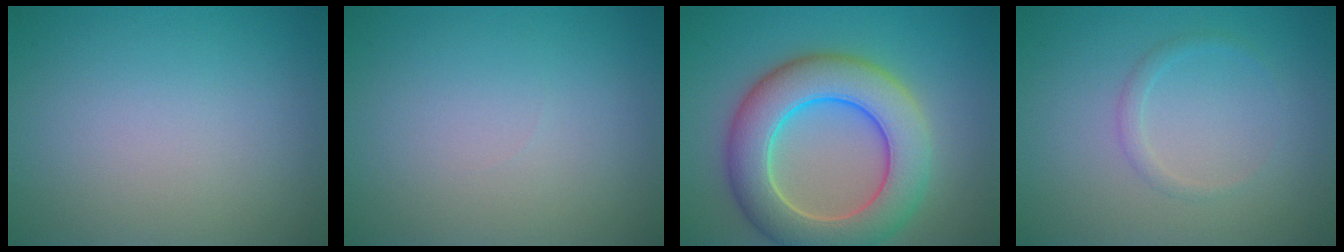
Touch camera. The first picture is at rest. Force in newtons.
{"total": 0.0}
{"total": 9.1, "press": 9.1, "slide": 0.5}
{"total": 1.0, "press": 1.0, "slide": 0.1}